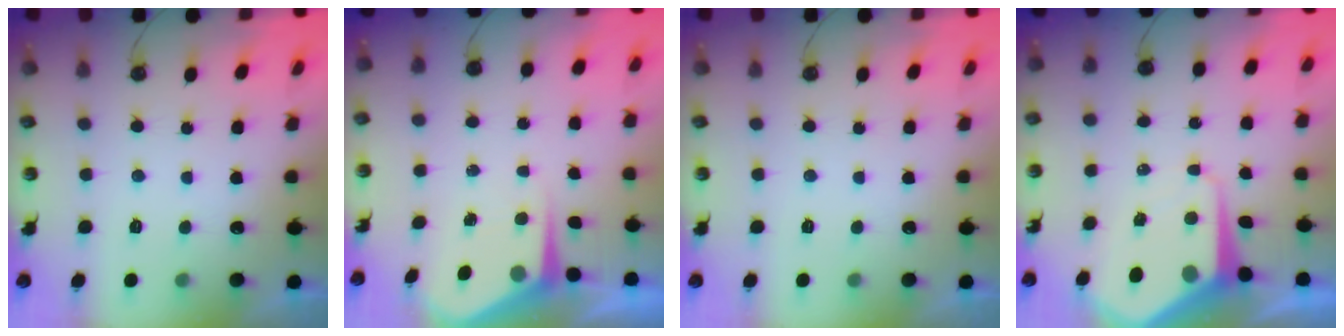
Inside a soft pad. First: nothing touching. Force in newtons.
{"total": 6.0, "press": 5.9, "slide": 0.4}
{"total": 0.0}
{"total": 8.3, "press": 8.3, "slide": 0.7}